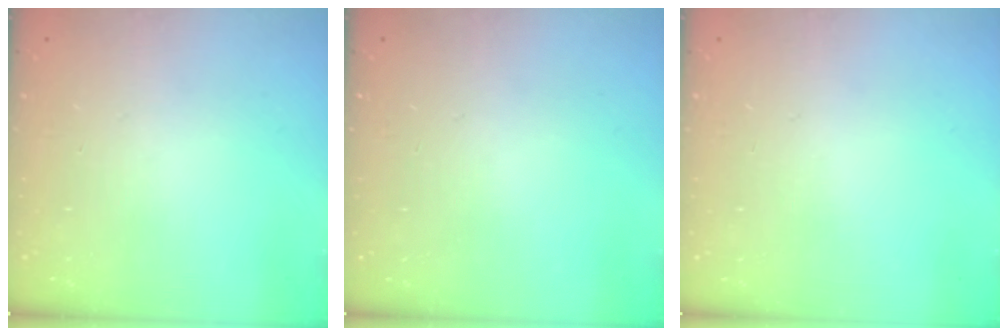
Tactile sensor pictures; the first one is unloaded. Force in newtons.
{"total": 0.0}
{"total": 0.0}